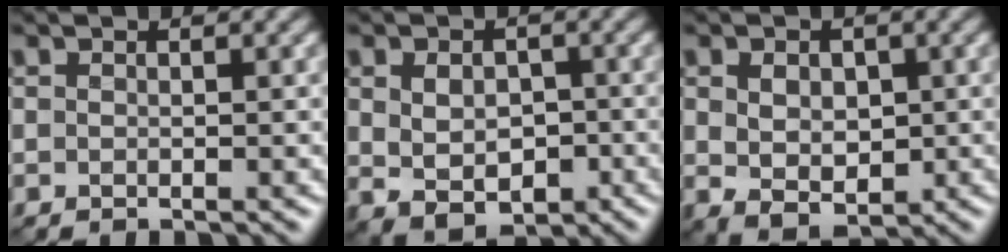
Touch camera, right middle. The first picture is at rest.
{"total": 4.2, "force": [-0.5, 3.0, 2.9], "torque": [-0.052, -0.006, -0.001]}
{"total": 3.4, "force": [0.0, 2.5, 2.4], "torque": [-0.044, 0.000, 0.006]}